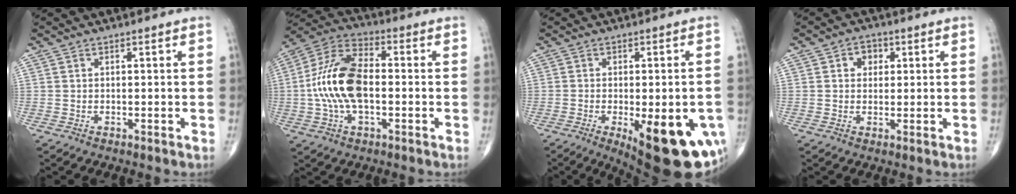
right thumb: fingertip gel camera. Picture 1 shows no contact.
{"total": 15.0, "force": [-0.9, 7.9, 12.8], "torque": [-0.258, 0.030, -0.025]}
{"total": 19.3, "force": [-7.1, 7.0, 16.6], "torque": [-0.158, -0.007, -0.076]}
{"total": 3.7, "force": [1.1, 3.0, 1.8], "torque": [-0.002, 0.001, 0.012]}